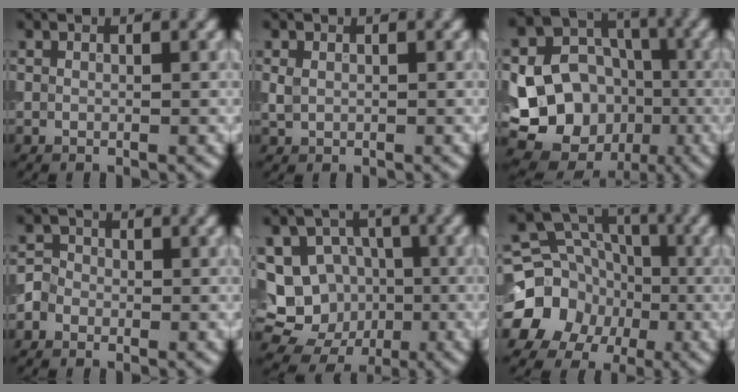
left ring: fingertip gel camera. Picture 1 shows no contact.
{"total": 1.1, "force": [0.2, 0.9, 0.6], "torque": [-0.015, 0.000, 0.005]}
{"total": 16.8, "force": [-4.1, 15.0, 6.4], "torque": [-0.134, -0.037, -0.064]}
{"total": 2.1, "force": [-0.7, 1.8, 0.7], "torque": [0.000, 0.011, -0.024]}
{"total": 10.9, "force": [-1.5, 9.9, 4.2], "torque": [-0.070, 0.012, -0.042]}
{"total": 13.8, "force": [-3.8, 12.4, 4.7], "torque": [-0.107, -0.015, -0.078]}